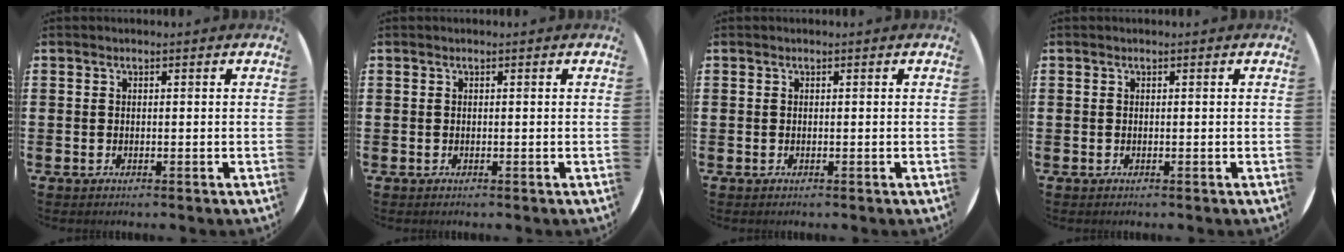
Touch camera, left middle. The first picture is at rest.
{"total": 0.0}
{"total": 0.0}
{"total": 0.0}